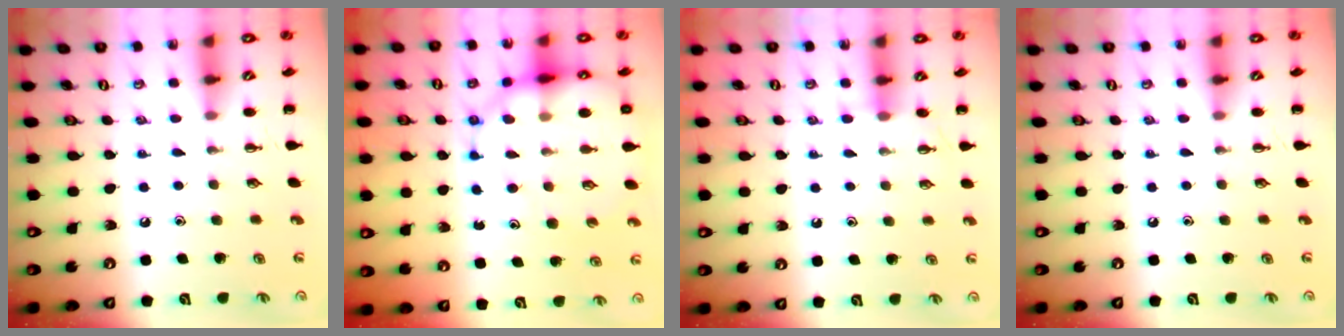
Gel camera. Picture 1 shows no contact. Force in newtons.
{"total": 17.1, "press": 16.8, "slide": 3.2}
{"total": 4.5, "press": 4.3, "slide": 1.4}
{"total": 0.0}